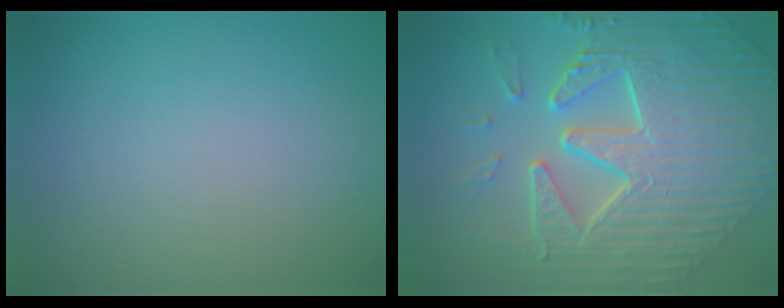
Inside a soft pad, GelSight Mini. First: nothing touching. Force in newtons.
{"total": 11.0, "press": 7.4, "slide": 8.1}